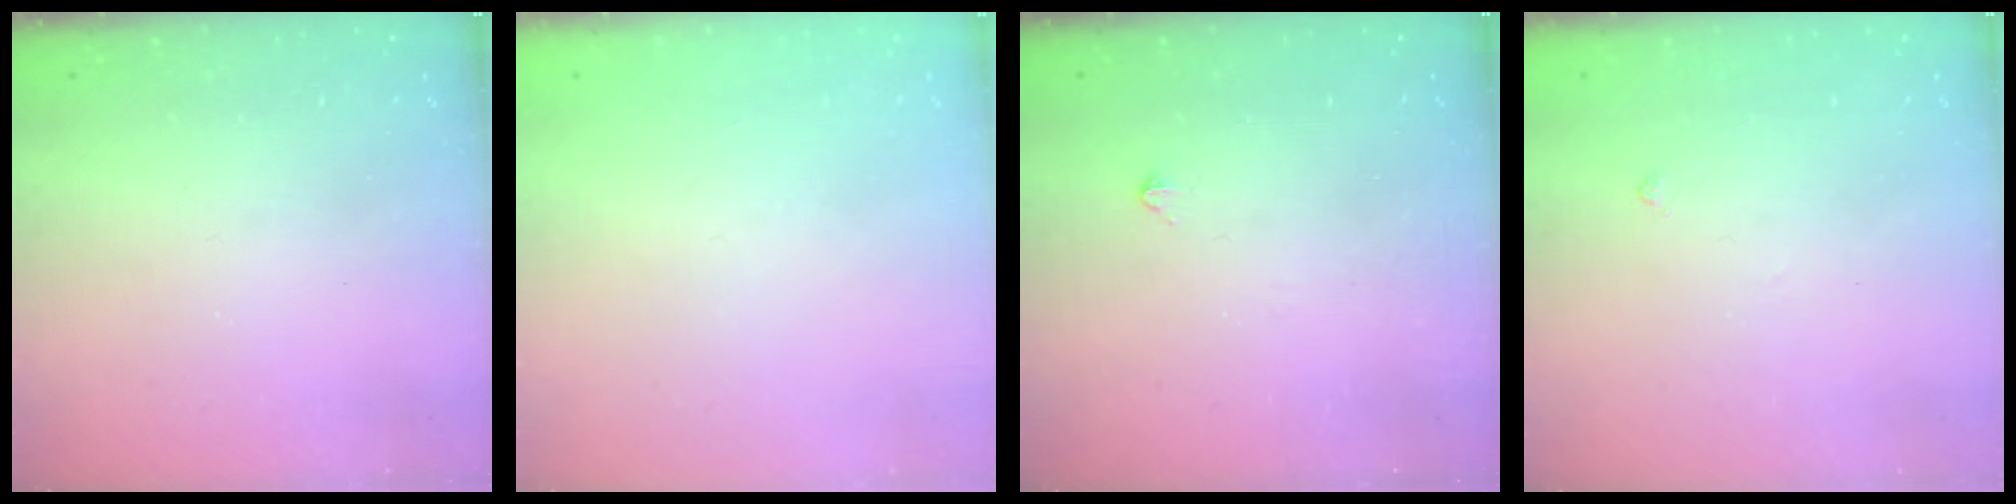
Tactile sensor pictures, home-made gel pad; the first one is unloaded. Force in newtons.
{"total": 0.0}
{"total": 2.5, "press": 2.4, "slide": 0.4}
{"total": 2.9, "press": 2.8, "slide": 0.6}